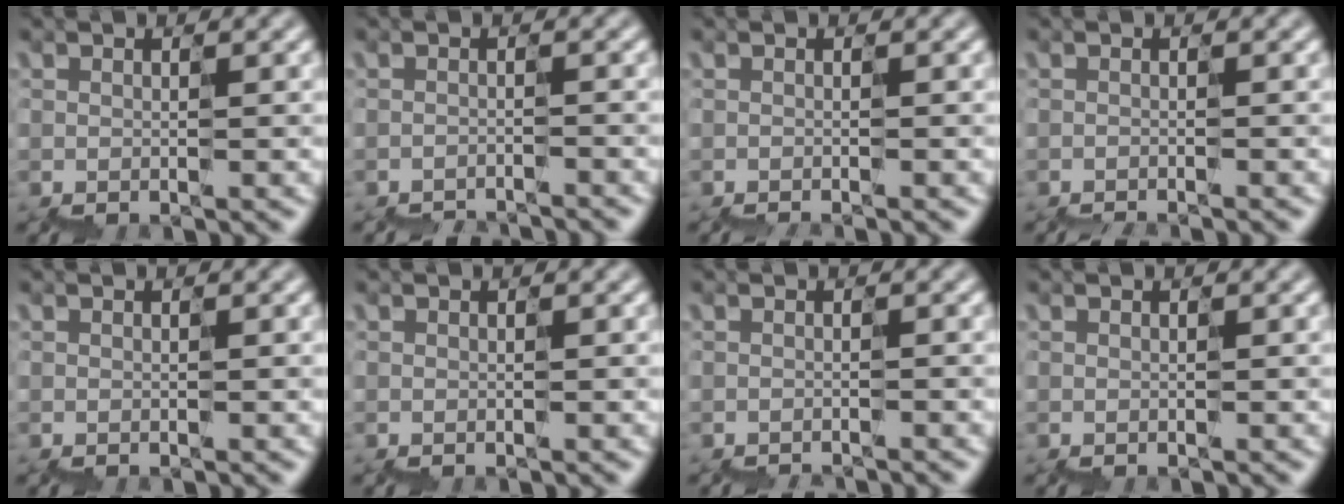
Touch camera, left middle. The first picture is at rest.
{"total": 2.9, "force": [-2.9, -0.3, -0.5], "torque": [0.004, -0.014, -0.037]}
{"total": 0.6, "force": [-0.6, -0.2, -0.1], "torque": [-0.001, -0.011, -0.010]}
{"total": 1.0, "force": [-1.0, -0.2, -0.3], "torque": [0.002, -0.015, -0.019]}
{"total": 0.0}
{"total": 0.0}
{"total": 1.2, "force": [-1.1, -0.1, -0.2], "torque": [0.007, -0.015, -0.013]}
{"total": 0.0}